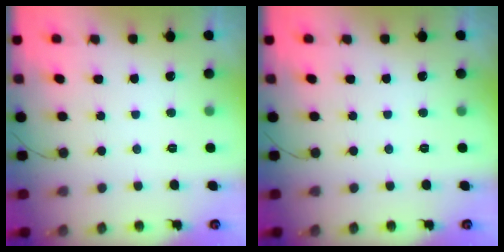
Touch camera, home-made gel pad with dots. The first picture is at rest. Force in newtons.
{"total": 0.0}